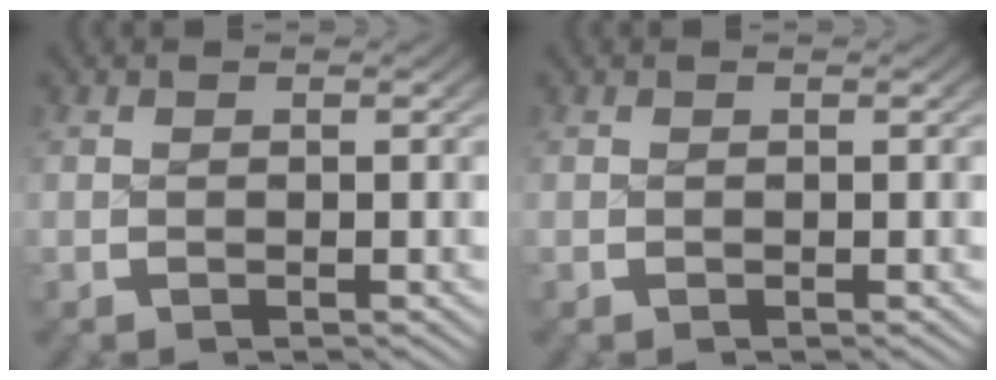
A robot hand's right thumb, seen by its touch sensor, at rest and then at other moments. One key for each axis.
{"total": 0.0}